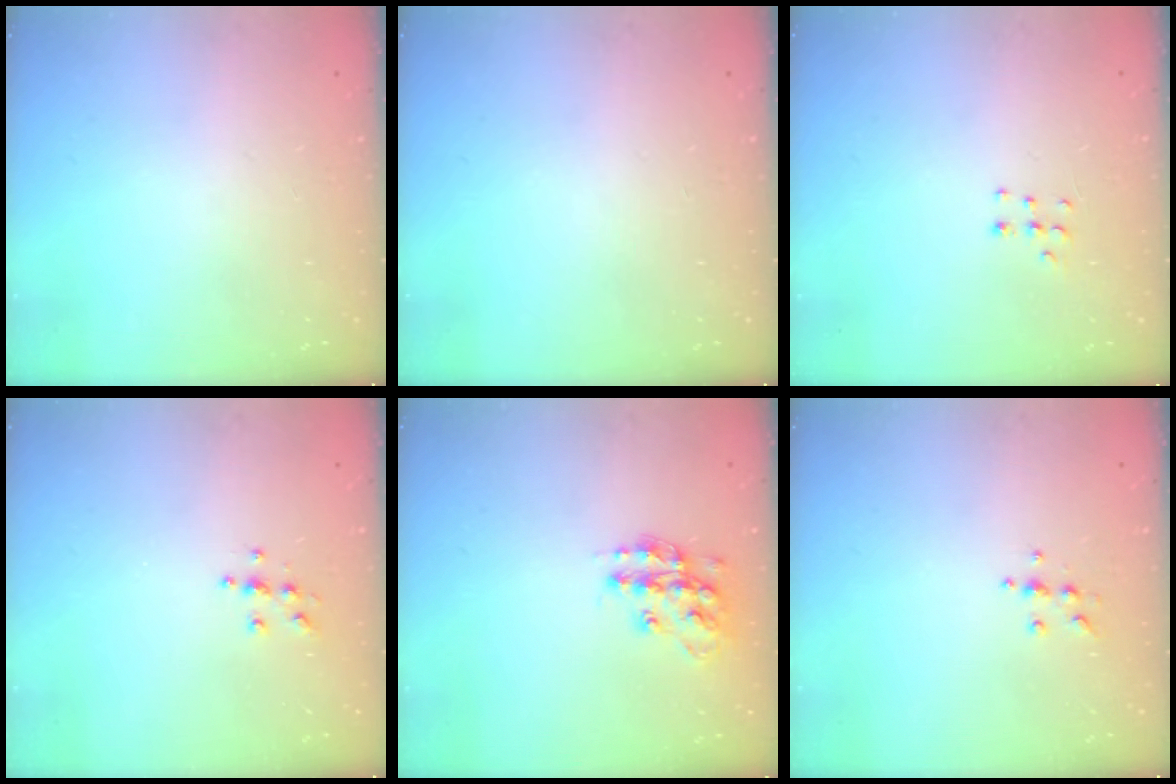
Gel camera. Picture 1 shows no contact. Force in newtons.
{"total": 0.0}
{"total": 4.4, "press": 4.3, "slide": 0.9}
{"total": 5.5, "press": 5.5, "slide": 0.4}
{"total": 13.8, "press": 13.8, "slide": 0.8}
{"total": 5.6, "press": 5.6, "slide": 0.7}